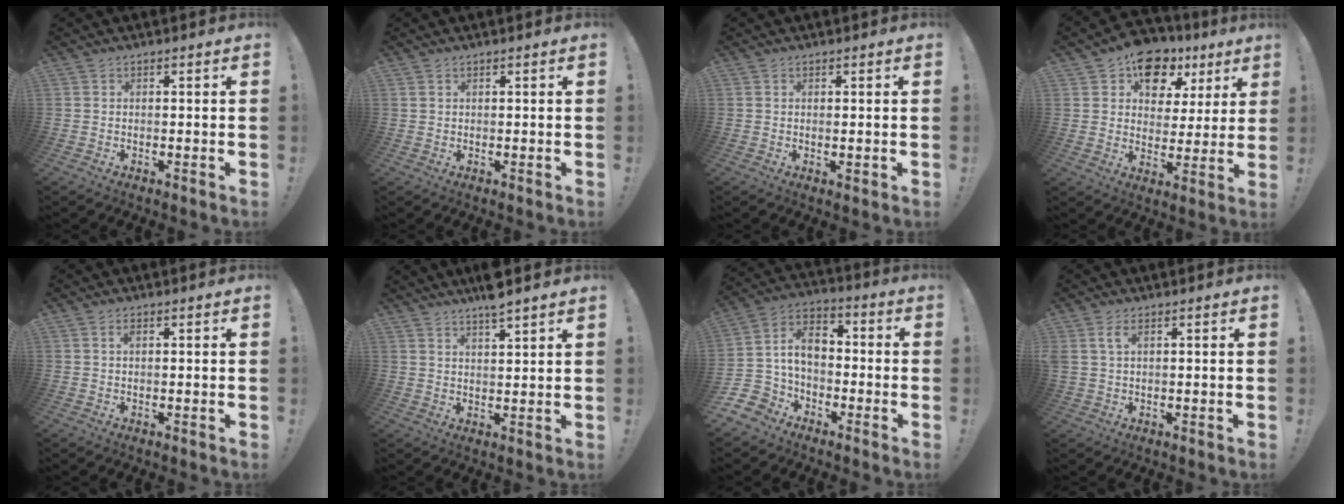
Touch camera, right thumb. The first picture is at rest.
{"total": 0.8, "force": [0.3, 0.7, 0.0], "torque": [0.007, -0.001, 0.005]}
{"total": 1.2, "force": [0.5, 0.3, 1.1], "torque": [-0.012, -0.005, 0.007]}
{"total": 13.4, "force": [7.6, 9.6, 5.6], "torque": [-0.079, -0.040, 0.139]}
{"total": 1.0, "force": [0.3, 0.5, 0.9], "torque": [-0.017, 0.004, 0.004]}
{"total": 5.5, "force": [4.8, 0.1, 2.7], "torque": [-0.042, -0.032, 0.082]}
{"total": 9.1, "force": [-1.0, 7.7, 4.7], "torque": [-0.101, 0.014, -0.013]}
{"total": 3.1, "force": [1.1, 1.1, 2.6], "torque": [-0.052, 0.002, 0.020]}